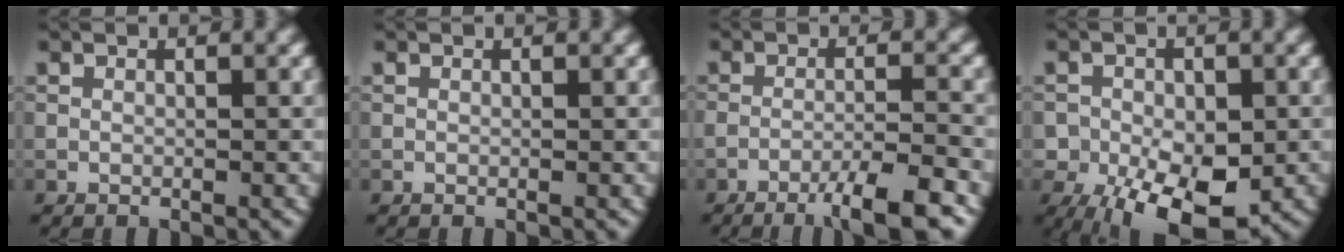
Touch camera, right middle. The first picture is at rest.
{"total": 0.0}
{"total": 5.4, "force": [-3.5, 0.6, 4.1], "torque": [-0.062, 0.005, -0.061]}
{"total": 12.3, "force": [-6.2, 7.3, 7.8], "torque": [-0.105, -0.030, -0.077]}